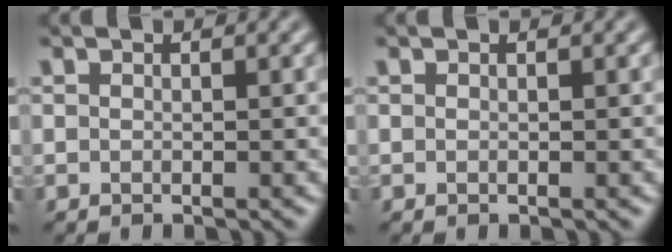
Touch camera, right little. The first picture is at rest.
{"total": 0.0}